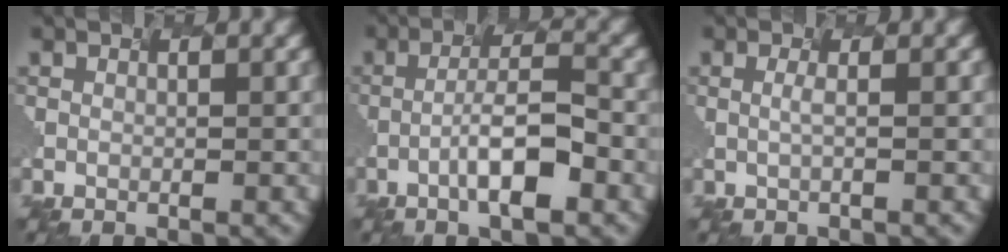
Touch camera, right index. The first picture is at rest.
{"total": 4.1, "force": [-2.5, 0.1, 3.2], "torque": [-0.080, 0.000, -0.017]}
{"total": 1.0, "force": [-0.7, -0.7, -0.3], "torque": [-0.021, -0.008, 0.010]}